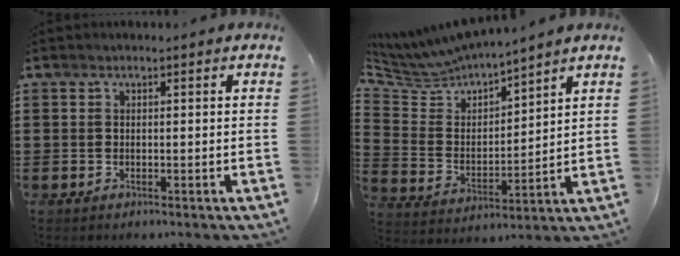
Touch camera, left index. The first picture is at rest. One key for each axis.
{"total": 5.9, "fx": 5.8, "fy": 1.0, "fz": 0.4, "tx": -0.048, "ty": -0.045, "tz": 0.097}